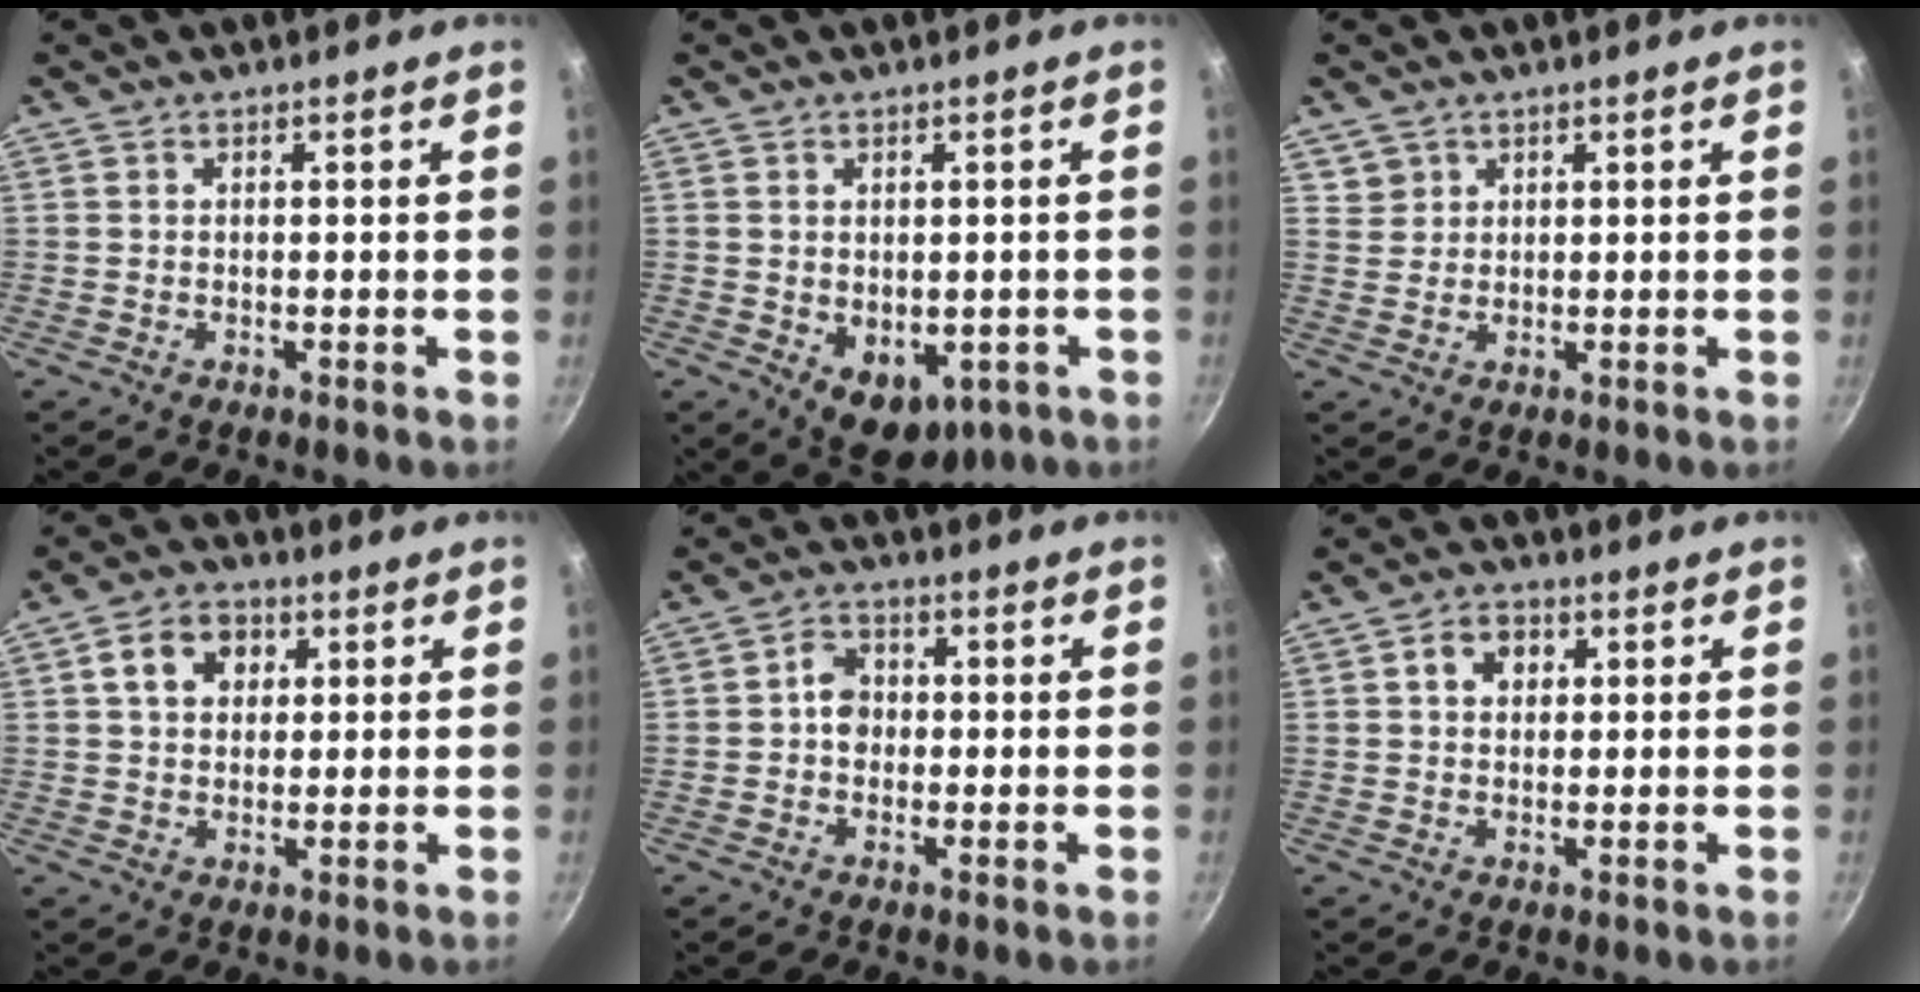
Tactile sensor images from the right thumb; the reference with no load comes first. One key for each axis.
{"total": 8.7, "fx": -1.7, "fy": 5.9, "fz": 6.1, "tx": -0.056, "ty": -0.007, "tz": -0.003}
{"total": 2.8, "fx": 1.6, "fy": 2.3, "fz": 0.0, "tx": 0.022, "ty": 0.008, "tz": 0.028}
{"total": 7.2, "fx": 2.3, "fy": 5.7, "fz": 3.8, "tx": -0.041, "ty": 0.005, "tz": 0.029}
{"total": 4.6, "fx": -0.1, "fy": 3.9, "fz": 2.4, "tx": -0.014, "ty": 0.013, "tz": -0.010}
{"total": 4.6, "fx": 1.3, "fy": 3.7, "fz": 2.5, "tx": -0.020, "ty": 0.005, "tz": 0.015}